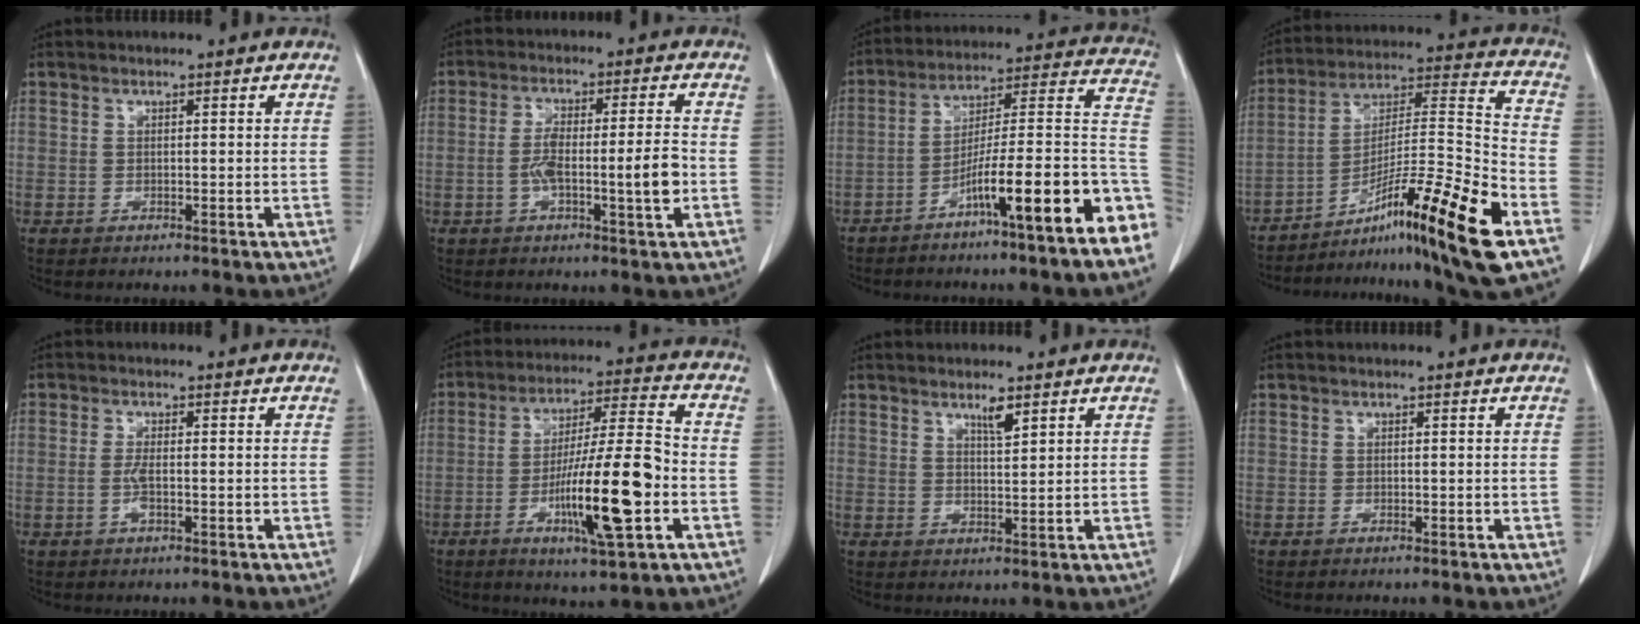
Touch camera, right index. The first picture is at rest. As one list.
[{"total": 8.1, "force": [-1.9, 0.6, 7.9], "torque": [-0.142, 0.010, -0.033]}, {"total": 18.2, "force": [-9.5, 0.5, 15.5], "torque": [-0.161, 0.037, -0.151]}, {"total": 21.8, "force": [-12.8, -0.7, 17.6], "torque": [-0.269, -0.003, -0.209]}, {"total": 2.3, "force": [-0.6, 0.5, 2.2], "torque": [-0.049, -0.003, -0.014]}, {"total": 15.8, "force": [-4.6, 1.2, 15.1], "torque": [-0.265, -0.005, -0.075]}, {"total": 2.7, "force": [1.8, 0.3, 1.9], "torque": [-0.036, -0.004, 0.033]}, {"total": 0.0}]